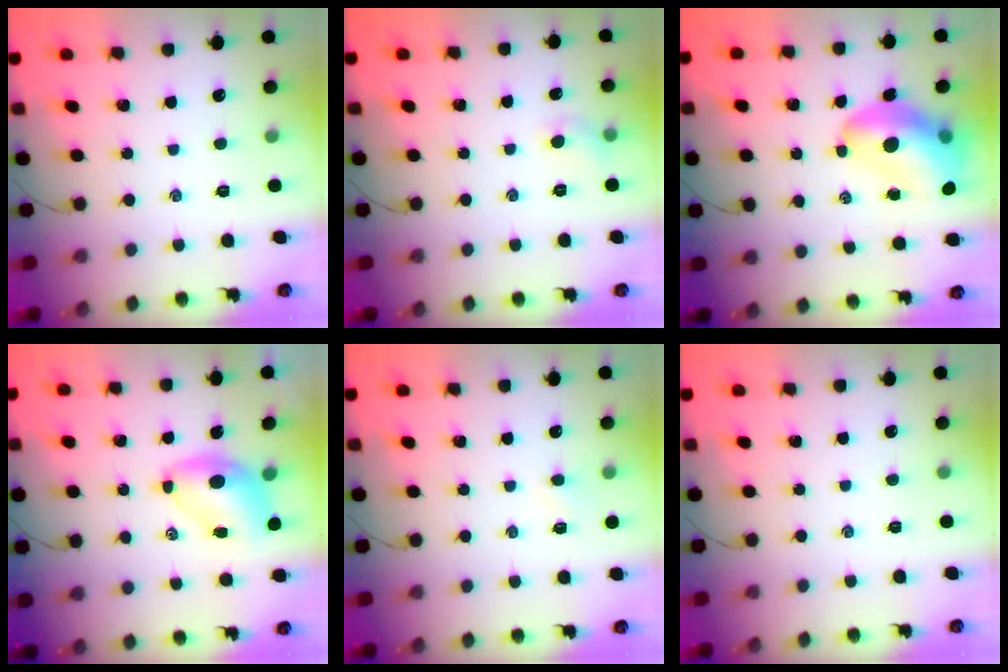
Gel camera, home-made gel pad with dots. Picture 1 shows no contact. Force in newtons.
{"total": 4.8, "press": 4.6, "slide": 1.5}
{"total": 14.5, "press": 13.8, "slide": 4.3}
{"total": 7.0, "press": 6.9, "slide": 1.2}
{"total": 2.4, "press": 2.2, "slide": 0.8}
{"total": 0.0}